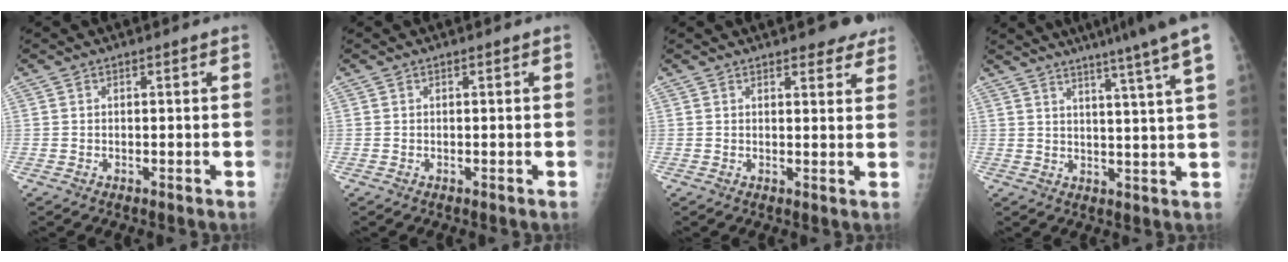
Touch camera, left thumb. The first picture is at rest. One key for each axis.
{"total": 0.0}
{"total": 5.7, "fx": 4.4, "fy": 2.0, "fz": 3.0, "tx": -0.007, "ty": -0.014, "tz": 0.048}
{"total": 12.4, "fx": 9.3, "fy": -1.8, "fz": 8.0, "tx": -0.113, "ty": -0.048, "tz": 0.110}